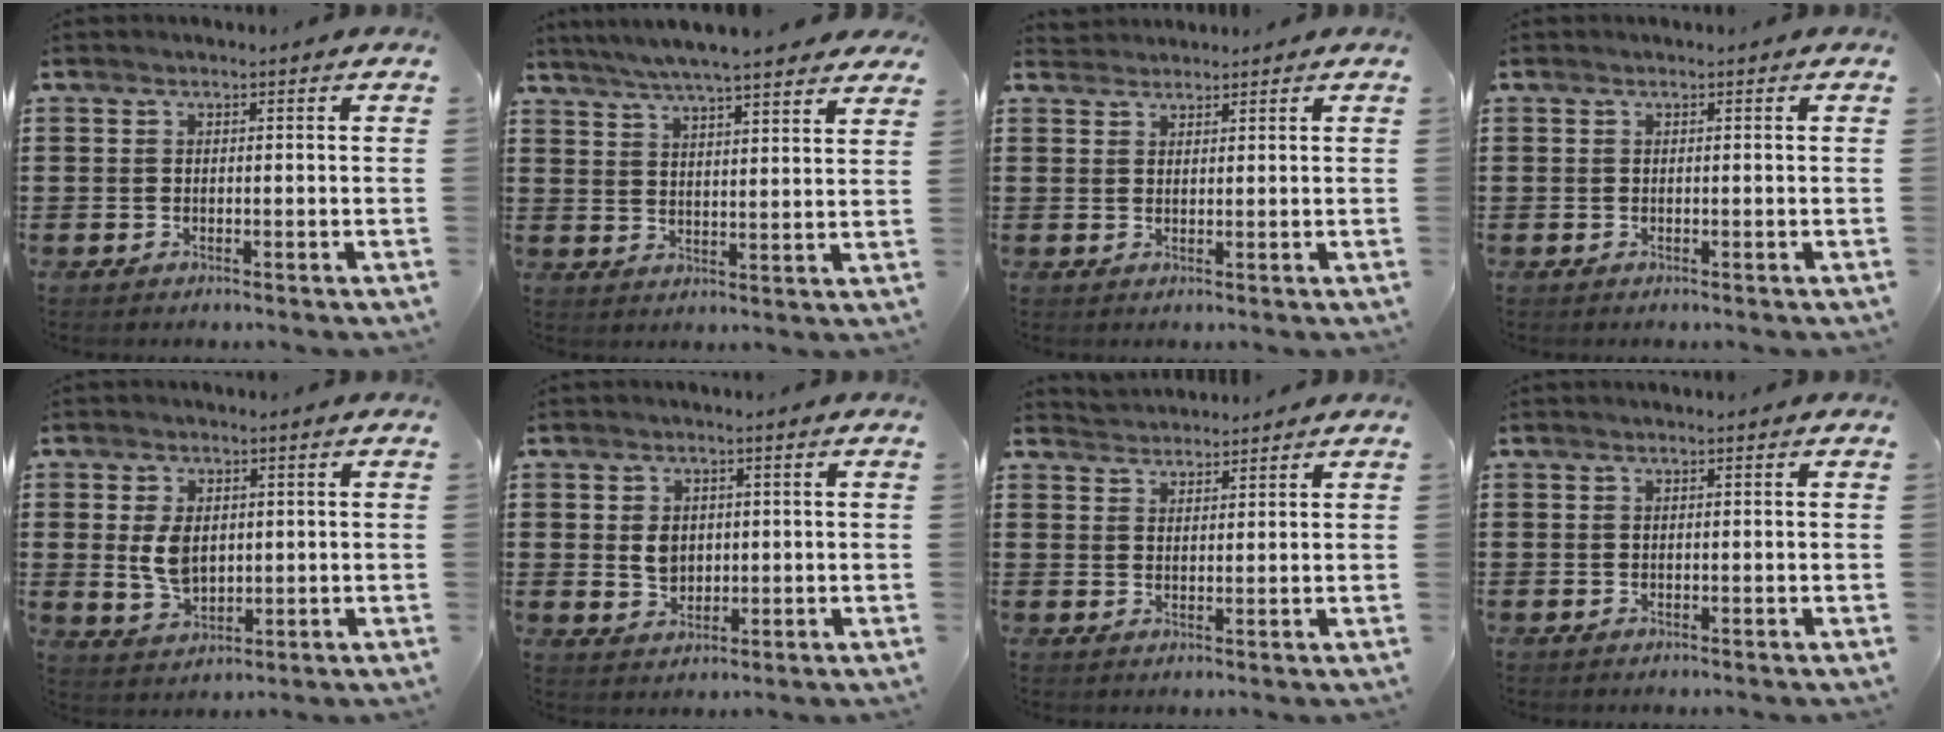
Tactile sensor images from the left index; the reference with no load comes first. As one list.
[{"total": 5.5, "force": [5.2, 0.0, 1.8], "torque": [-0.055, -0.021, 0.092]}, {"total": 1.7, "force": [1.6, 0.4, -0.2], "torque": [-0.001, 0.002, 0.033]}, {"total": 0.0}, {"total": 5.3, "force": [0.7, 3.5, 3.9], "torque": [-0.098, 0.005, 0.009]}, {"total": 3.3, "force": [0.4, 2.6, 1.9], "torque": [-0.038, 0.007, 0.005]}, {"total": 2.4, "force": [2.3, 0.0, -0.6], "torque": [0.005, -0.001, 0.047]}, {"total": 0.0}]